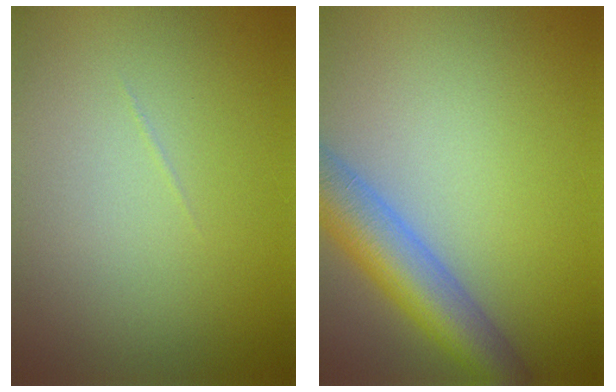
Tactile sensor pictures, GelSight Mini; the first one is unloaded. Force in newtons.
{"total": 6.5, "press": 6.5, "slide": 0.5}